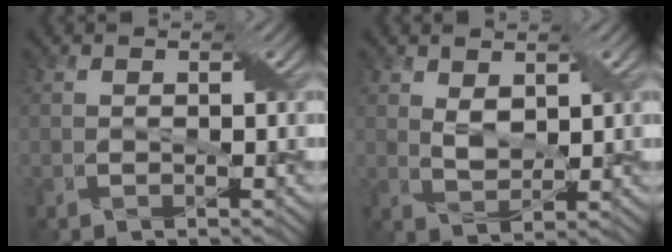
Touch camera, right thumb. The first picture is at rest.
{"total": 2.7, "force": [1.4, 1.5, 1.9], "torque": [-0.046, -0.006, 0.030]}